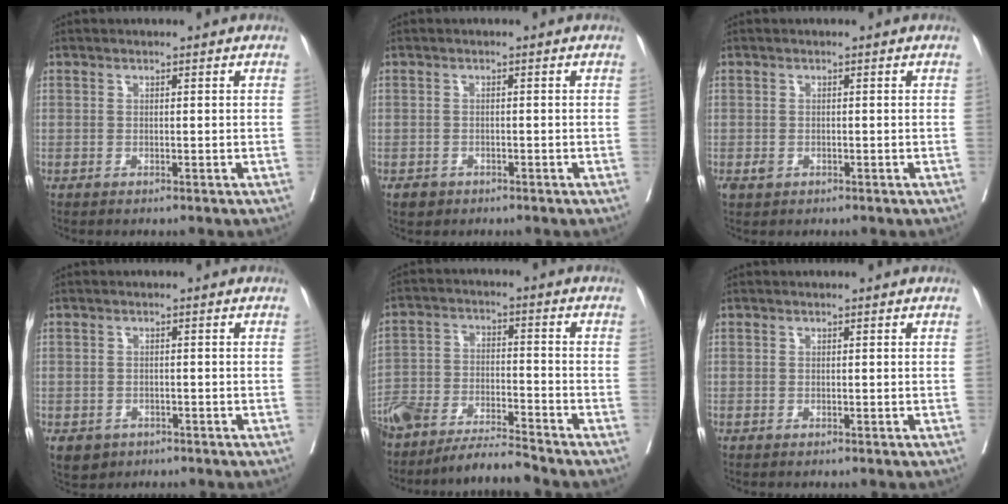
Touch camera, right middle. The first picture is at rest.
{"total": 1.1, "force": [-0.6, 1.0, 0.2], "torque": [-0.010, 0.001, -0.007]}
{"total": 1.2, "force": [-0.5, 0.9, 0.6], "torque": [-0.010, 0.002, -0.003]}
{"total": 3.4, "force": [-1.8, 2.8, 0.8], "torque": [-0.010, 0.001, -0.024]}
{"total": 10.5, "force": [-9.7, 0.4, 3.9], "torque": [-0.069, 0.003, -0.179]}
{"total": 0.0}